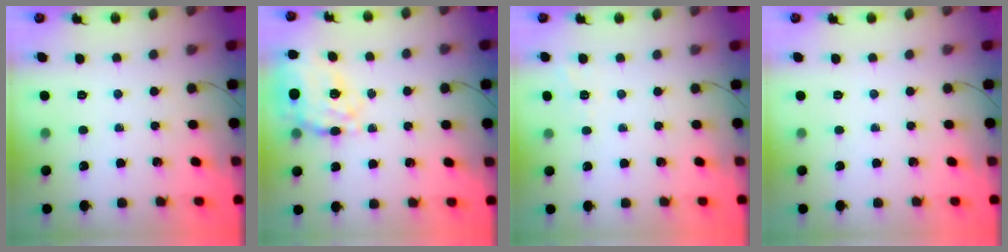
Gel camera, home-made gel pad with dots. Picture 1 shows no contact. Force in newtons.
{"total": 15.4, "press": 14.6, "slide": 4.8}
{"total": 2.0, "press": 1.3, "slide": 1.5}
{"total": 0.0}